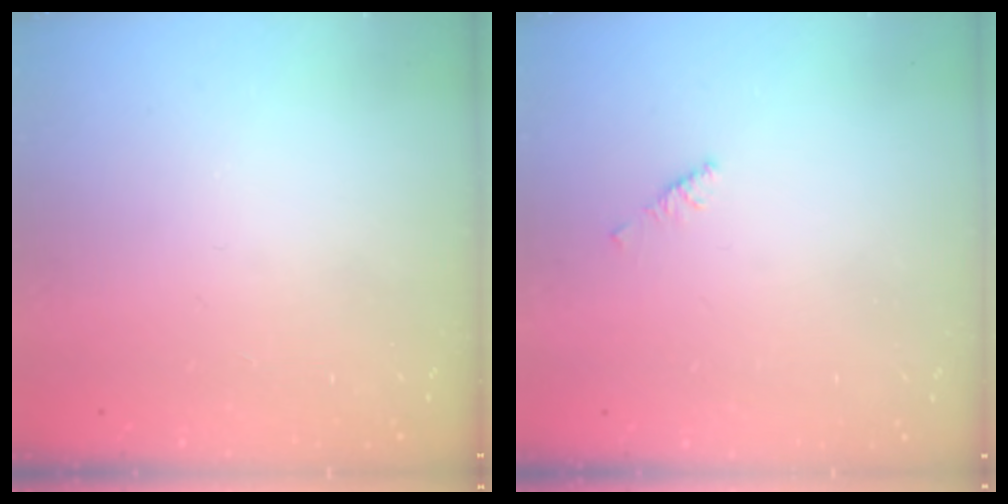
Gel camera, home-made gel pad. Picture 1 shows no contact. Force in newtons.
{"total": 2.1, "press": 2.0, "slide": 0.6}